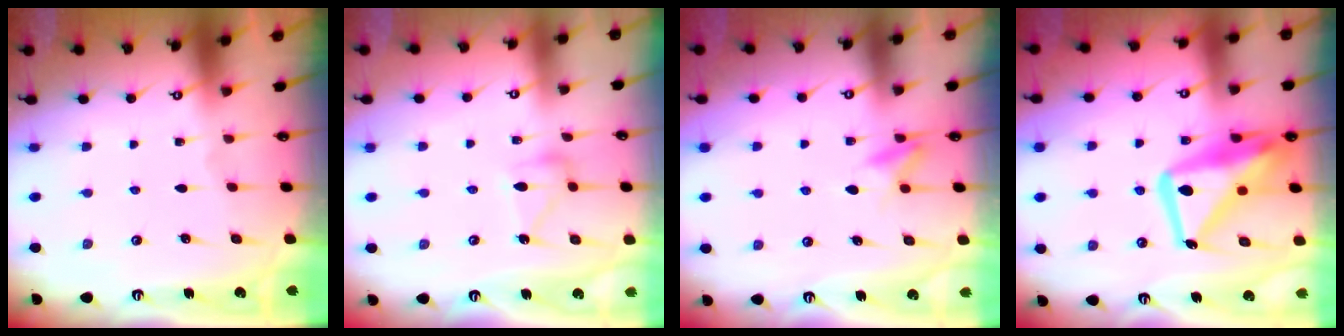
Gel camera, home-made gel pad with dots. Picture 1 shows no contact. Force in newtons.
{"total": 11.1, "press": 11.1, "slide": 0.6}
{"total": 8.1, "press": 8.1, "slide": 1.0}
{"total": 18.3, "press": 18.2, "slide": 1.8}